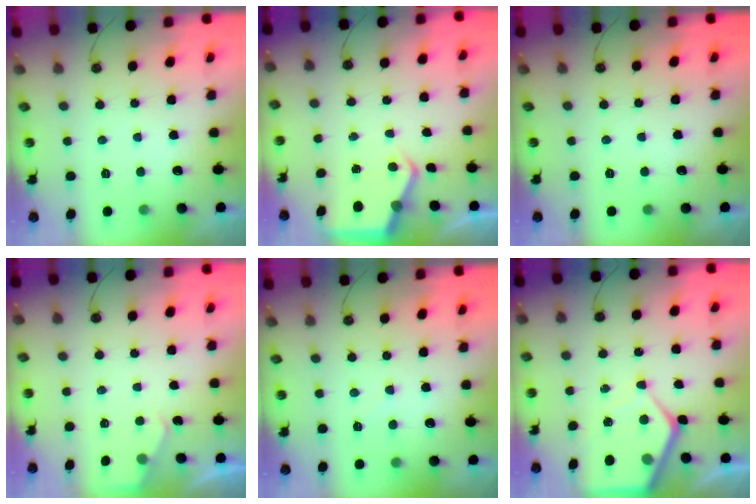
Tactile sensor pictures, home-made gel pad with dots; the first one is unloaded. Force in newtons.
{"total": 5.1, "press": 5.1, "slide": 0.7}
{"total": 0.0}
{"total": 3.0, "press": 2.9, "slide": 0.5}
{"total": 3.8, "press": 3.8, "slide": 0.6}
{"total": 8.4, "press": 8.4, "slide": 0.7}